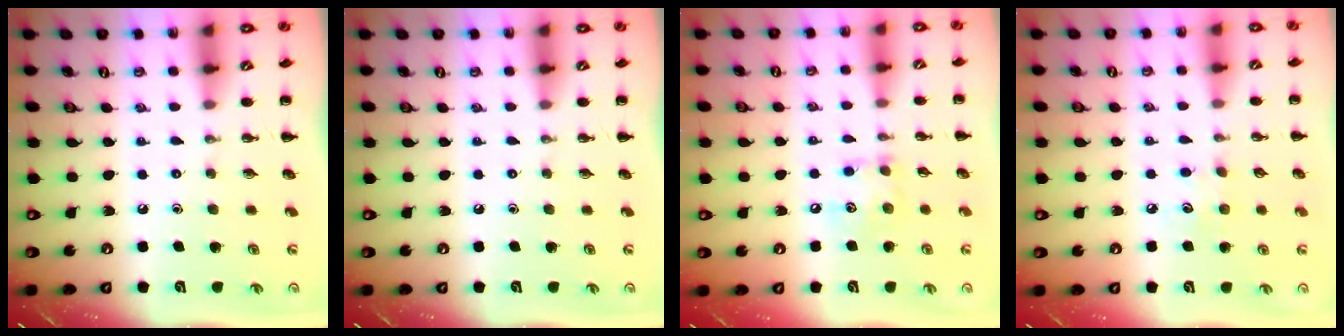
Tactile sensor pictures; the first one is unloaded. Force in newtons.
{"total": 0.0}
{"total": 8.0, "press": 8.0, "slide": 1.1}
{"total": 4.6, "press": 4.5, "slide": 1.2}